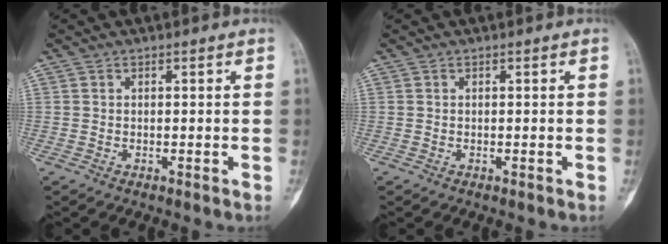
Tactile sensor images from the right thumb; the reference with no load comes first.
{"total": 0.0}